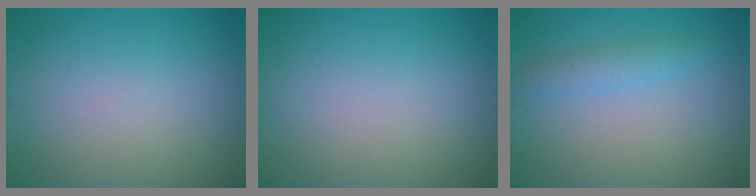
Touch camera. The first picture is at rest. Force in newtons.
{"total": 0.0}
{"total": 2.0, "press": 1.9, "slide": 0.2}